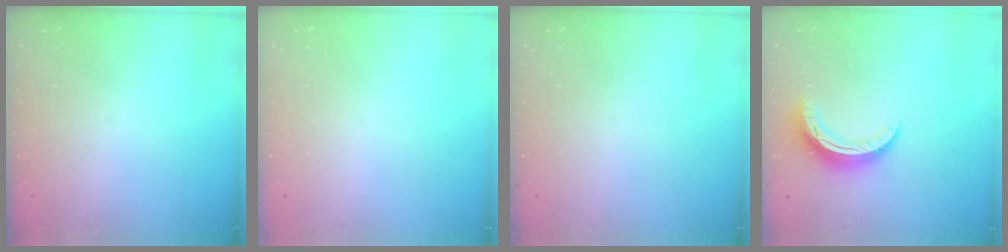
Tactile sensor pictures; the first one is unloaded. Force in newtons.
{"total": 0.0}
{"total": 0.0}
{"total": 9.9, "press": 9.9, "slide": 0.7}